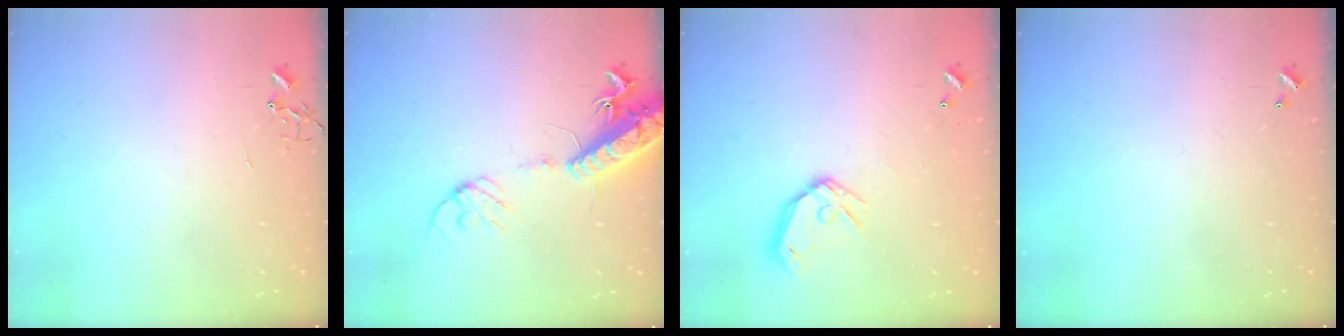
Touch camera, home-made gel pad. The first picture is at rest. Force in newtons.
{"total": 16.1, "press": 15.7, "slide": 3.6}
{"total": 11.2, "press": 11.0, "slide": 1.8}
{"total": 0.0}